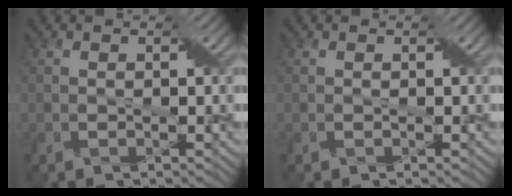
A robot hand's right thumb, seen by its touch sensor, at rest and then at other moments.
{"total": 0.0}